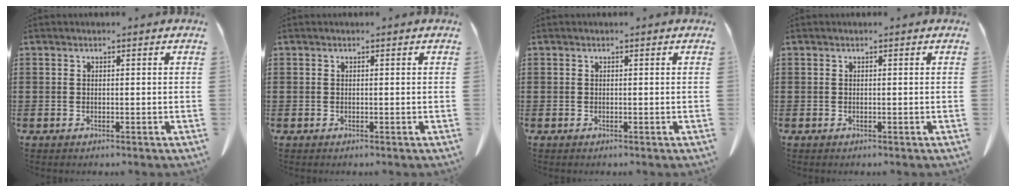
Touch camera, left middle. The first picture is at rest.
{"total": 0.0}
{"total": 0.0}
{"total": 0.0}